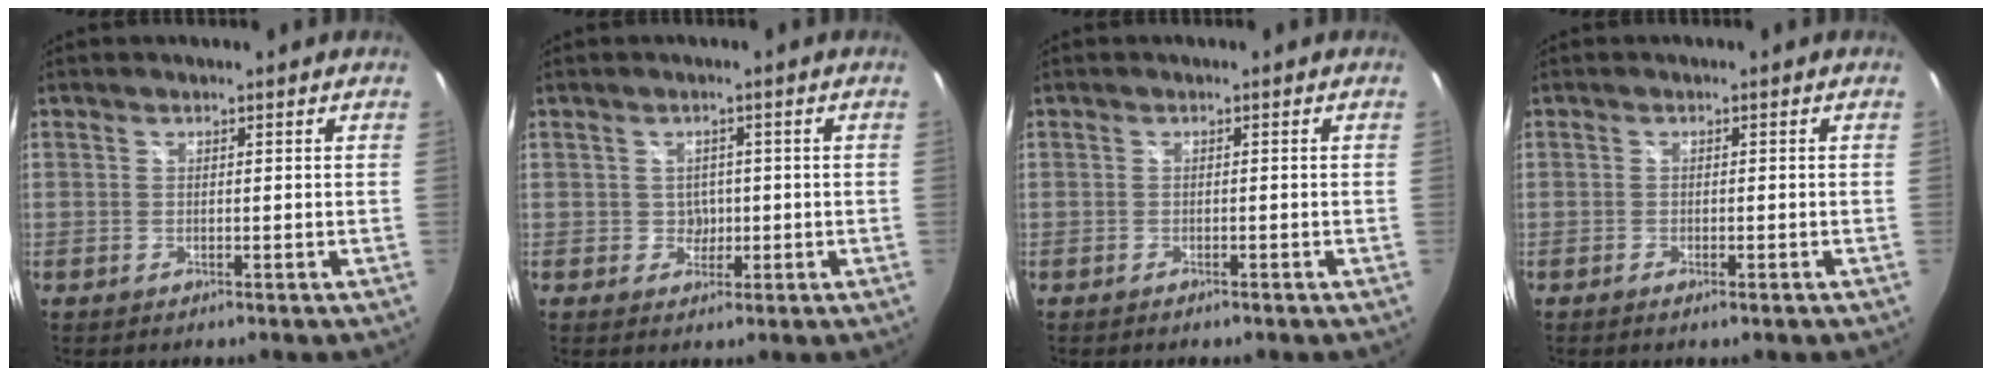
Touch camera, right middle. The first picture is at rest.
{"total": 2.4, "force": [-0.2, 2.4, 0.3], "torque": [-0.003, 0.005, 0.000]}
{"total": 1.2, "force": [-1.0, 0.4, 0.5], "torque": [-0.012, -0.002, -0.016]}
{"total": 1.4, "force": [-1.0, 0.3, 0.9], "torque": [-0.017, -0.003, -0.018]}